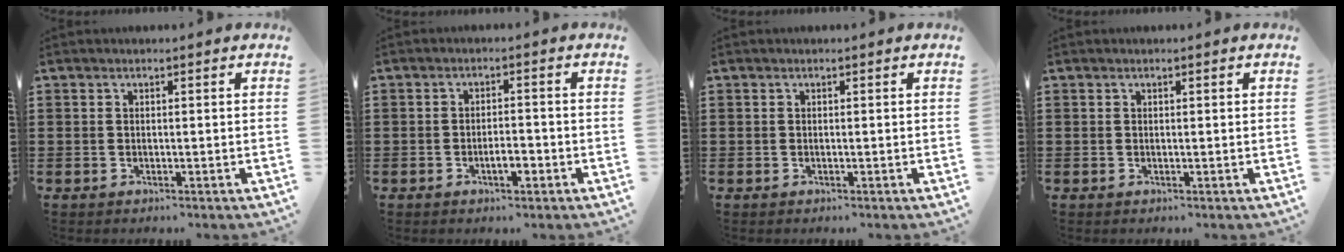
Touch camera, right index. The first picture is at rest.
{"total": 3.2, "force": [-1.3, 1.0, 2.7], "torque": [-0.049, 0.004, -0.025]}
{"total": 0.0}
{"total": 0.0}